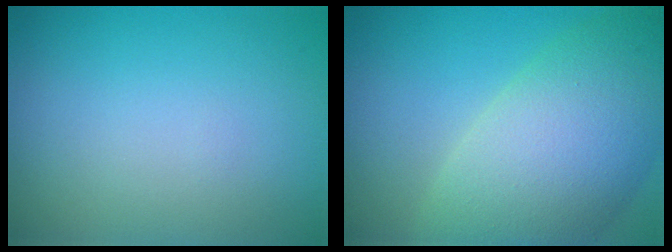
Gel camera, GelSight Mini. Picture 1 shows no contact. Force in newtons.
{"total": 10.6, "press": 10.6, "slide": 0.6}